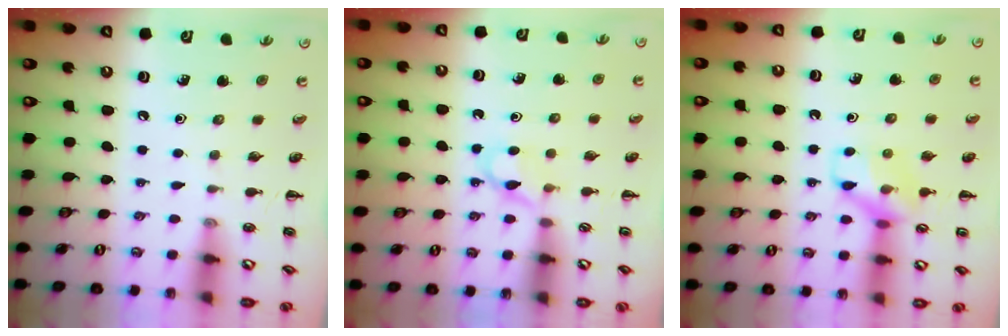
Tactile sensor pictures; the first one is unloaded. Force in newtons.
{"total": 3.8, "press": 3.6, "slide": 1.4}
{"total": 11.3, "press": 11.2, "slide": 0.8}